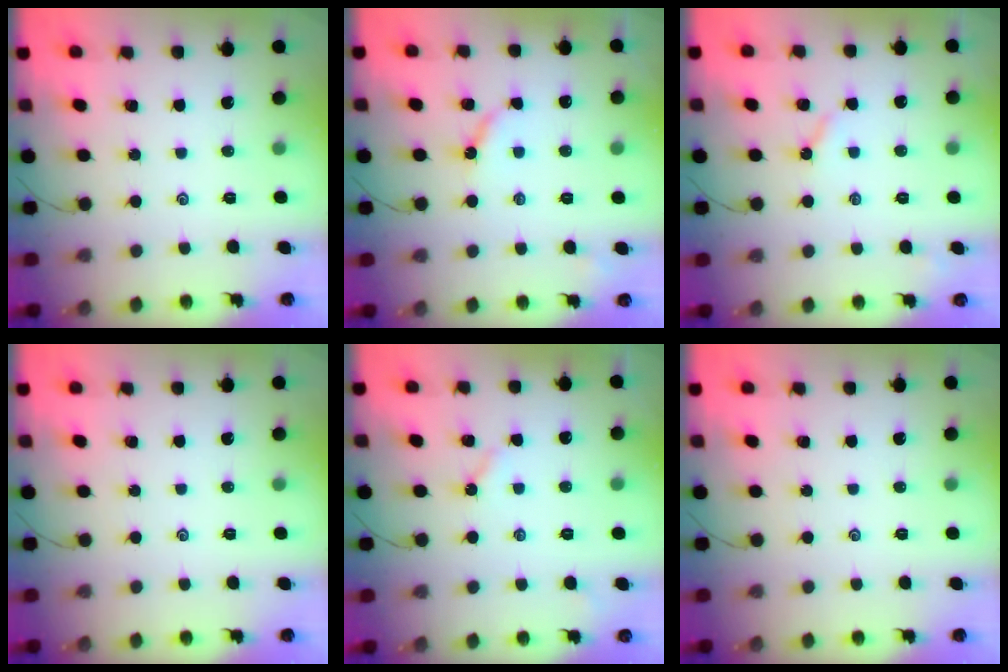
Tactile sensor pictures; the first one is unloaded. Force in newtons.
{"total": 5.5, "press": 5.5, "slide": 0.3}
{"total": 2.8, "press": 2.8, "slide": 0.5}
{"total": 0.0}
{"total": 2.6, "press": 2.5, "slide": 0.3}
{"total": 0.0}